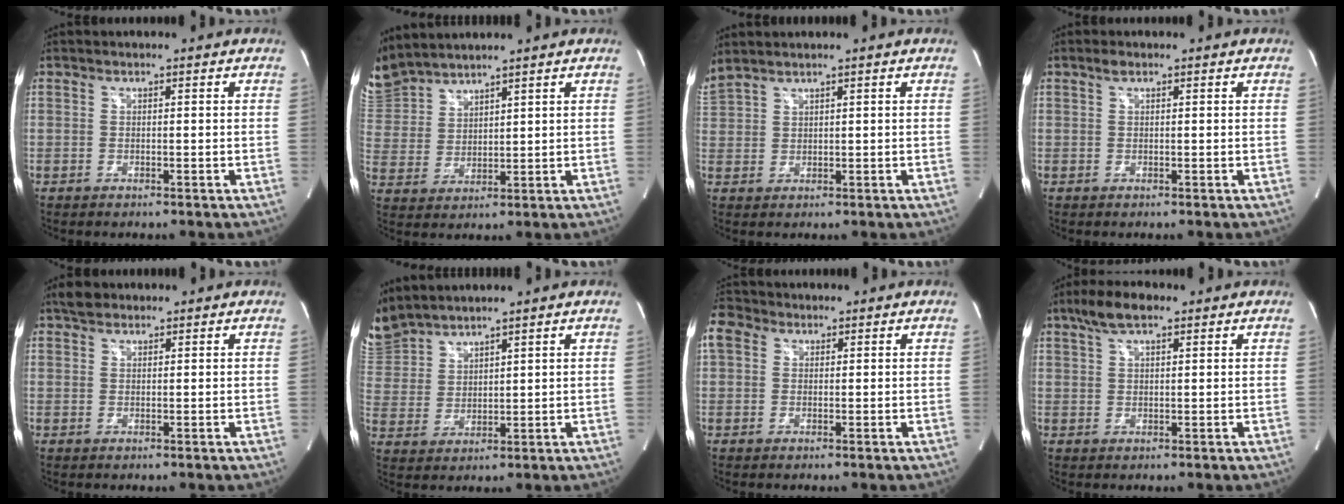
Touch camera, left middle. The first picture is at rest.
{"total": 8.4, "force": [8.1, 1.9, 1.2], "torque": [-0.046, 0.020, 0.179]}
{"total": 3.5, "force": [3.2, 0.0, 1.4], "torque": [-0.051, 0.022, 0.078]}
{"total": 1.0, "force": [0.7, 0.4, 0.6], "torque": [-0.014, 0.008, 0.012]}
{"total": 2.2, "force": [1.7, 1.1, 0.7], "torque": [-0.016, 0.013, 0.028]}
{"total": 7.9, "force": [7.6, 1.7, 1.0], "torque": [-0.042, 0.019, 0.167]}
{"total": 4.4, "force": [1.9, 3.3, 2.1], "torque": [-0.058, 0.029, 0.037]}
{"total": 5.4, "force": [3.6, 1.6, 3.7], "torque": [-0.080, 0.019, 0.066]}